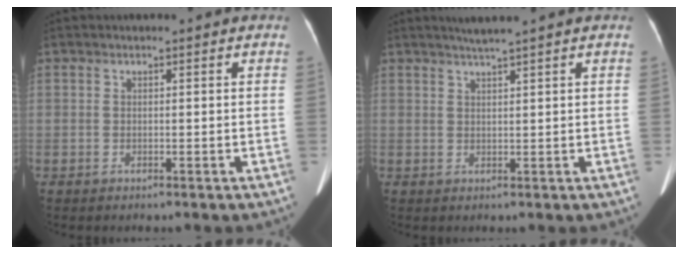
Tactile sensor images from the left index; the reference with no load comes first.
{"total": 2.8, "force": [2.3, -0.8, 1.3], "torque": [-0.020, 0.006, 0.042]}